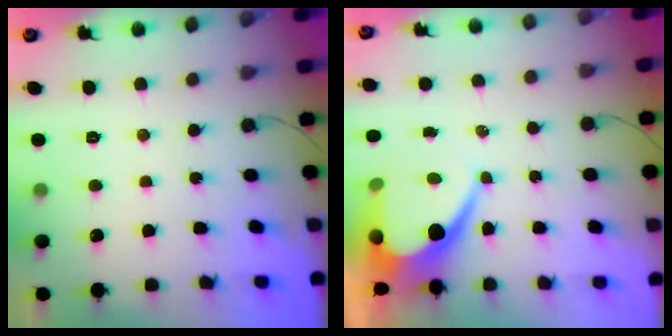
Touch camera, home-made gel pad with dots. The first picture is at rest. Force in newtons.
{"total": 10.2, "press": 10.2, "slide": 0.7}